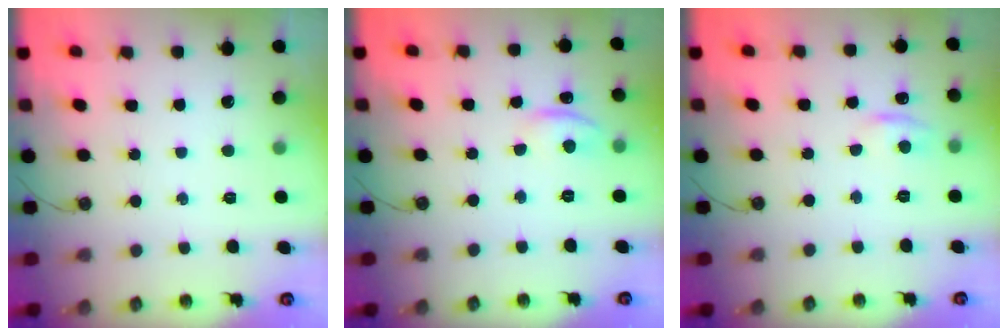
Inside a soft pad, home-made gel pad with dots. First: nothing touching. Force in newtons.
{"total": 4.4, "press": 4.4, "slide": 0.4}
{"total": 5.1, "press": 5.0, "slide": 0.7}